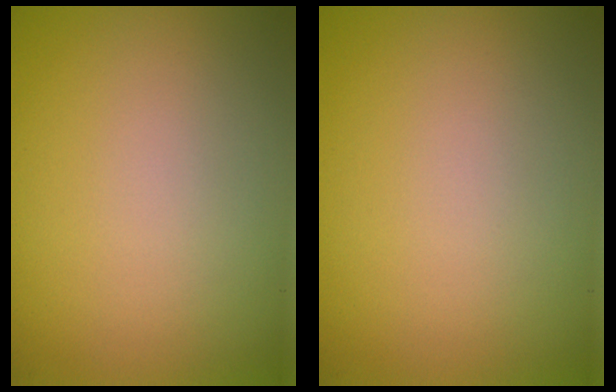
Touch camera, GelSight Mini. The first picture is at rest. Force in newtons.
{"total": 0.0}